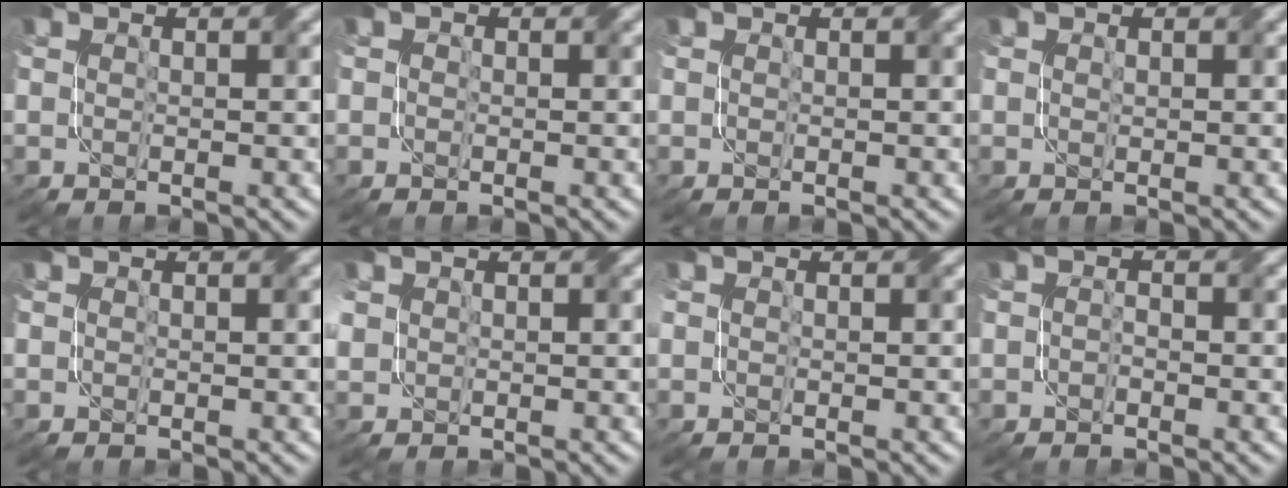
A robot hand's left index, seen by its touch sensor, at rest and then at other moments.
{"total": 0.0}
{"total": 0.7, "force": [-0.2, -0.6, -0.3], "torque": [0.006, 0.001, -0.006]}
{"total": 0.0}
{"total": 0.7, "force": [-0.3, -0.6, -0.3], "torque": [0.006, 0.001, -0.009]}
{"total": 0.7, "force": [0.3, 0.6, 0.2], "torque": [-0.014, 0.006, 0.003]}
{"total": 0.7, "force": [0.2, 0.5, 0.5], "torque": [-0.009, 0.004, 0.004]}
{"total": 0.6, "force": [-0.5, 0.1, 0.2], "torque": [-0.006, -0.001, -0.016]}